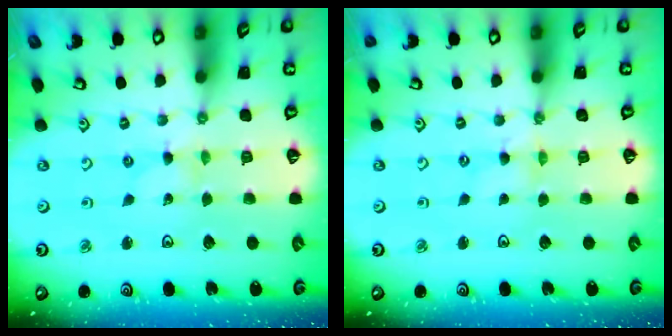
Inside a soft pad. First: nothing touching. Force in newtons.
{"total": 1.1, "press": 1.1, "slide": 0.2}